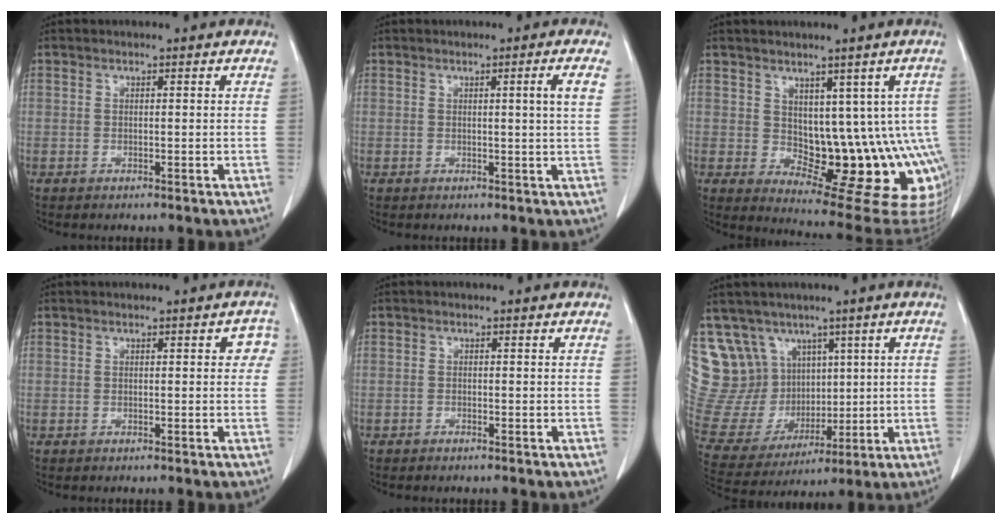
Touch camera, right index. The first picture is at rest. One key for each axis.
{"total": 2.6, "fx": 0.7, "fy": -0.8, "fz": 2.4, "tx": -0.035, "ty": -0.004, "tz": 0.012}
{"total": 13.9, "fx": -0.2, "fy": 7.1, "fz": 11.9, "tx": -0.114, "ty": 0.009, "tz": 0.017}
{"total": 2.3, "fx": 0.5, "fy": 1.1, "fz": 1.9, "tx": -0.009, "ty": 0.011, "tz": 0.001}
{"total": 0.7, "fx": -0.6, "fy": 0.0, "fz": 0.3, "tx": -0.008, "ty": 0.000, "tz": -0.010}
{"total": 17.0, "fx": 8.9, "fy": 13.4, "fz": 5.4, "tx": -0.135, "ty": 0.064, "tz": 0.204}